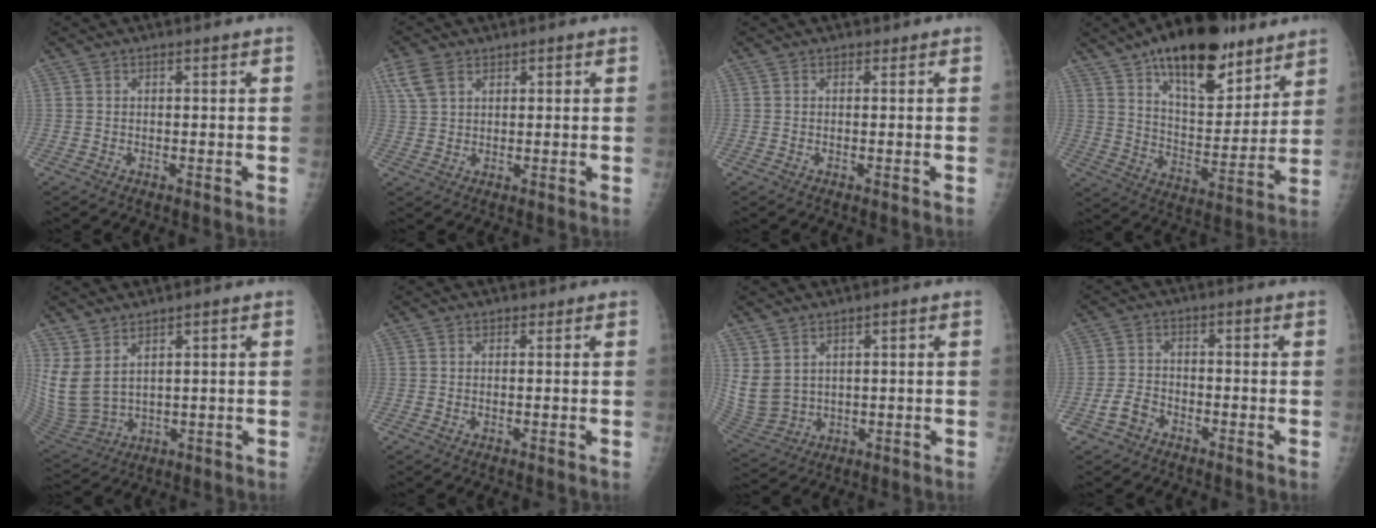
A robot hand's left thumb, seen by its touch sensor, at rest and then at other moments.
{"total": 5.0, "force": [2.5, 3.2, 2.8], "torque": [-0.051, 0.003, 0.056]}
{"total": 0.0}
{"total": 22.6, "force": [14.5, 9.9, 14.2], "torque": [-0.182, -0.062, 0.235]}
{"total": 10.8, "force": [4.3, 6.8, 7.2], "torque": [-0.159, -0.030, 0.109]}
{"total": 0.5, "force": [0.2, 0.5, 0.2], "torque": [-0.002, -0.001, 0.001]}
{"total": 8.1, "force": [2.6, 6.4, 4.2], "torque": [-0.082, -0.013, 0.075]}
{"total": 4.6, "force": [-2.6, 3.3, 1.8], "torque": [-0.027, 0.021, -0.049]}